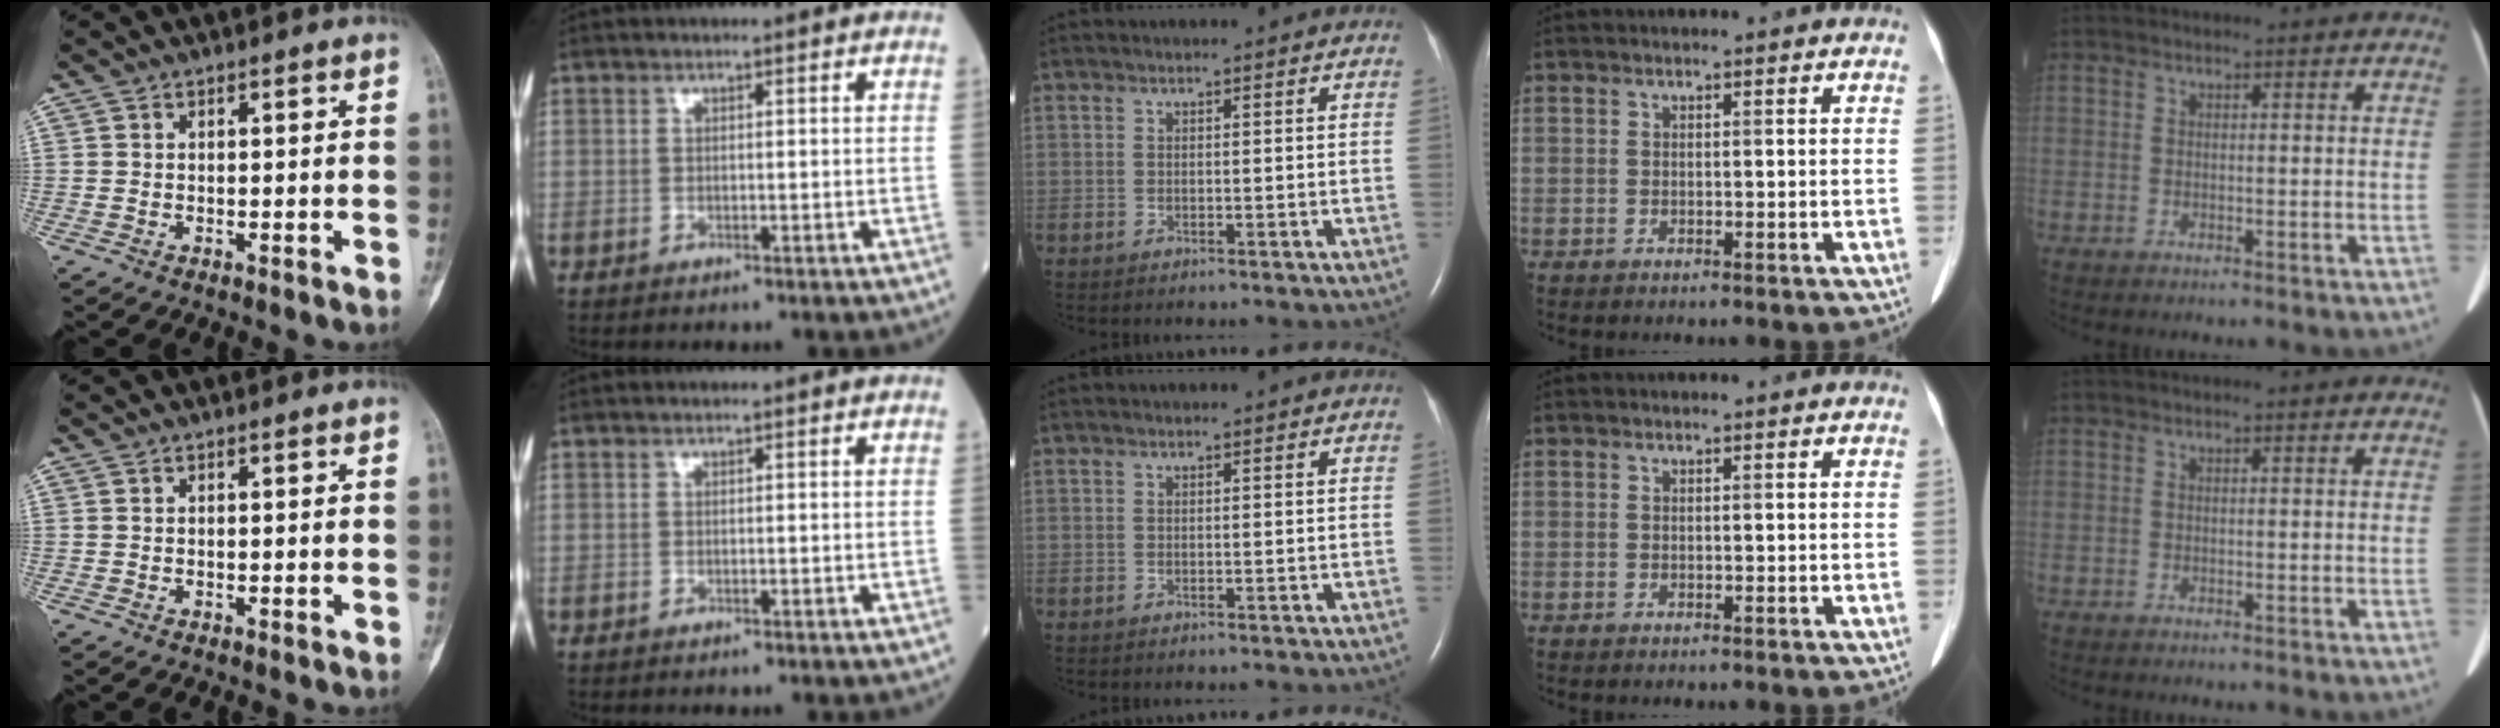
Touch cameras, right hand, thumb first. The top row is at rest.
{}